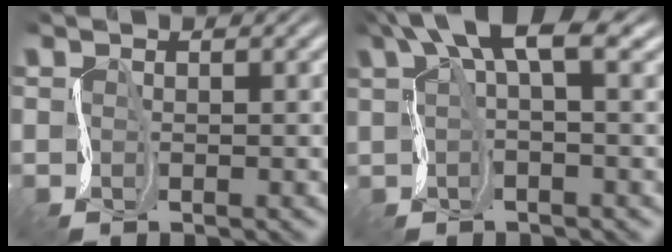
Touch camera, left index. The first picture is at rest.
{"total": 5.9, "force": [3.3, 1.5, 4.7], "torque": [-0.078, 0.017, 0.054]}